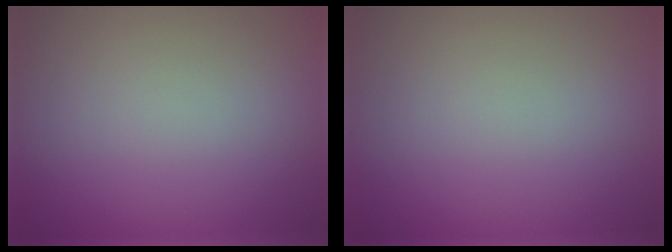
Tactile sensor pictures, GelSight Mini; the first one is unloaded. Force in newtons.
{"total": 0.0}